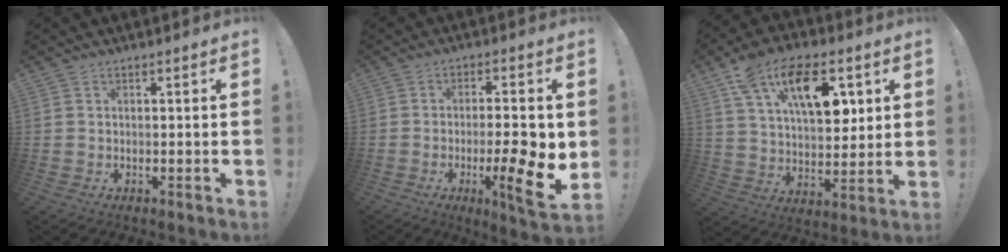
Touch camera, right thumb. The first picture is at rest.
{"total": 14.0, "force": [-3.1, 2.7, 13.3], "torque": [-0.174, 0.003, -0.042]}
{"total": 18.3, "force": [8.4, 10.0, 12.9], "torque": [-0.195, -0.025, 0.146]}